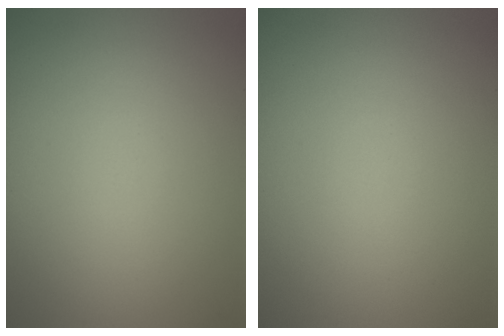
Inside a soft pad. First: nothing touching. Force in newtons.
{"total": 0.0}